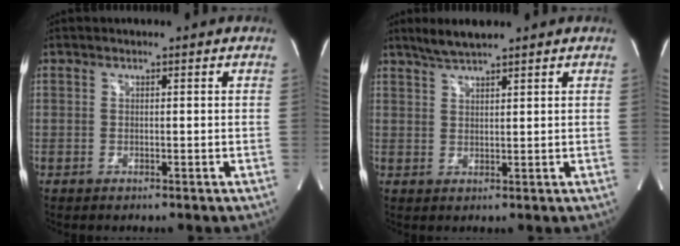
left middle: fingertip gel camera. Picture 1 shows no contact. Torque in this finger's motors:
{"motor_torque": [0.16, 0.09, -0.06, 0.00]}